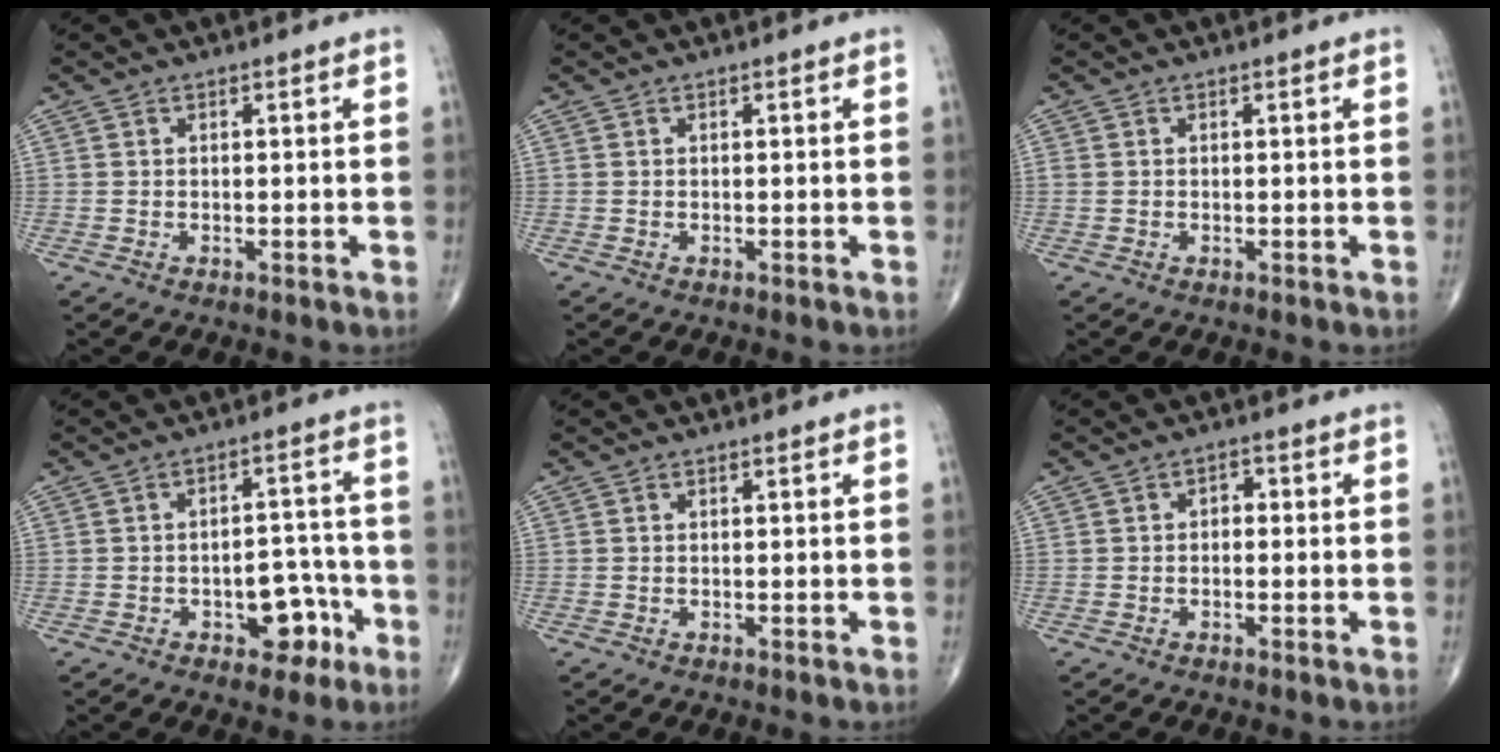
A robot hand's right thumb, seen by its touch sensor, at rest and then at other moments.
{"total": 0.0}
{"total": 0.6, "force": [0.1, 0.5, 0.2], "torque": [-0.002, 0.001, 0.001]}
{"total": 8.0, "force": [-3.6, 4.8, 5.3], "torque": [-0.034, 0.041, -0.045]}
{"total": 0.0}
{"total": 2.1, "force": [-0.1, 1.6, 1.3], "torque": [-0.005, 0.009, -0.010]}